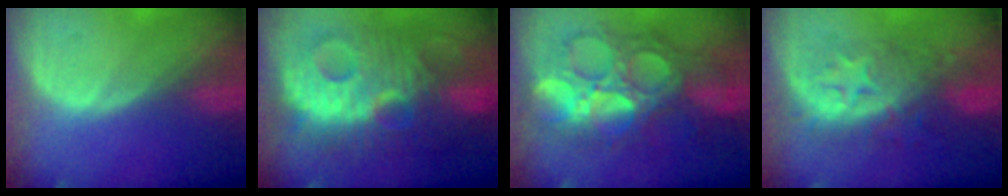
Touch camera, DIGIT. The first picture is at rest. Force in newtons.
{"total": 13.6, "press": 13.5, "slide": 1.2}
{"total": 11.3, "press": 11.3, "slide": 1.2}
{"total": 8.3, "press": 8.1, "slide": 1.5}